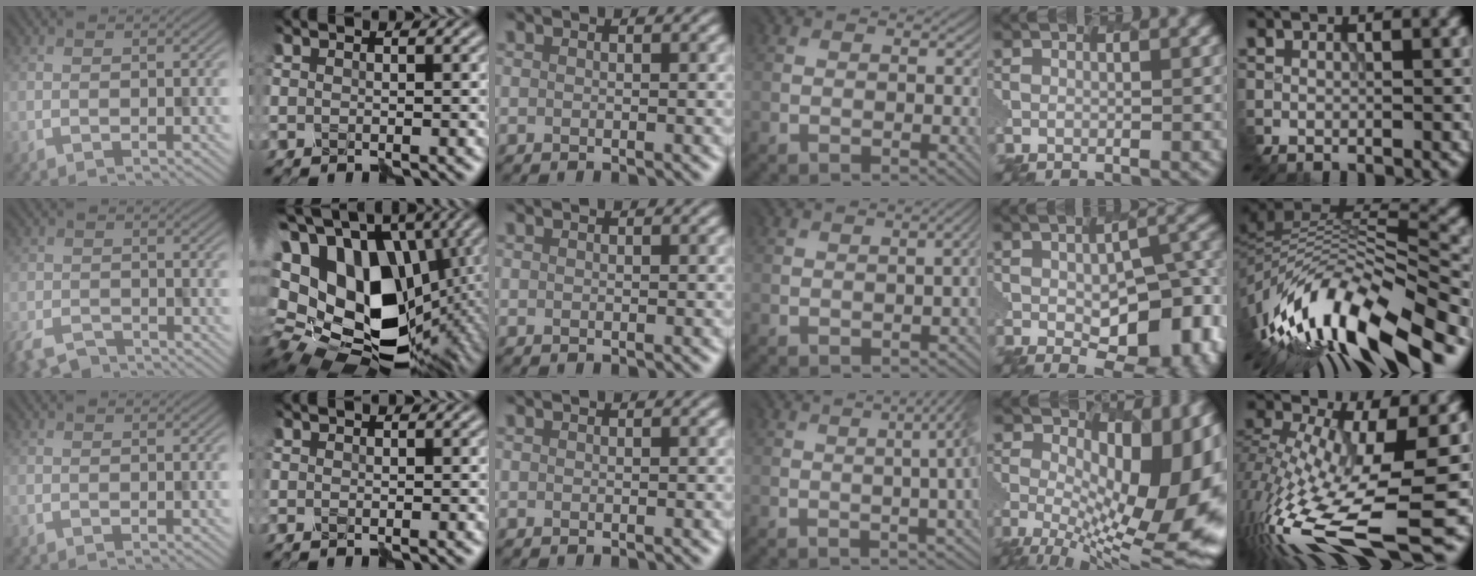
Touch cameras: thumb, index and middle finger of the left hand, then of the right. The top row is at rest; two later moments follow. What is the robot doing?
{"motion": "disassemble", "object": "hinged jar"}